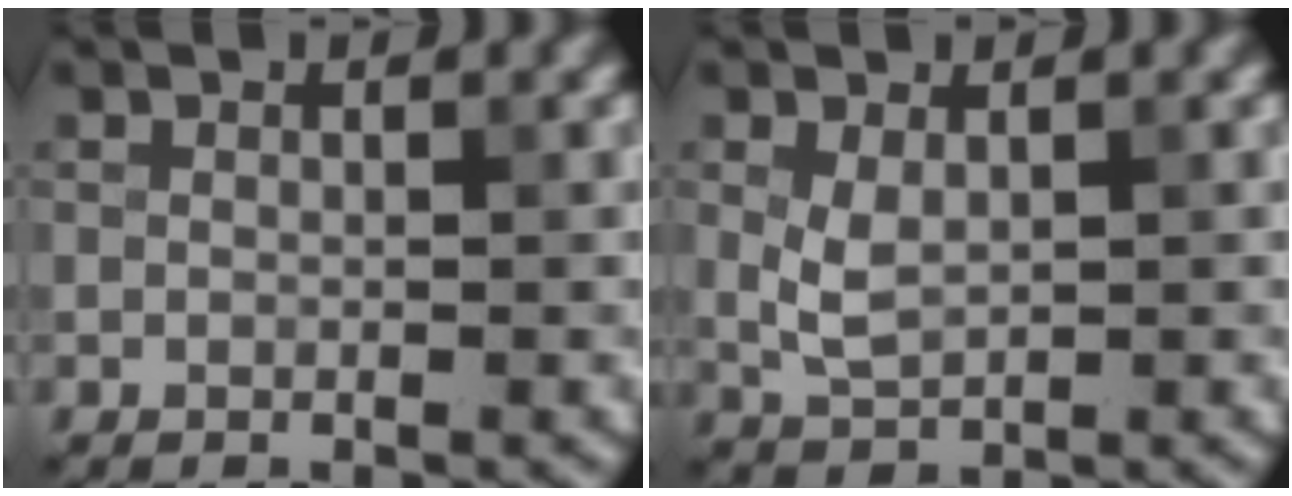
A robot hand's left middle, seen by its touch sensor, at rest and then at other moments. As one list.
[{"total": 2.3, "force": [0.4, 1.4, 1.8], "torque": [-0.045, -0.001, 0.014]}]